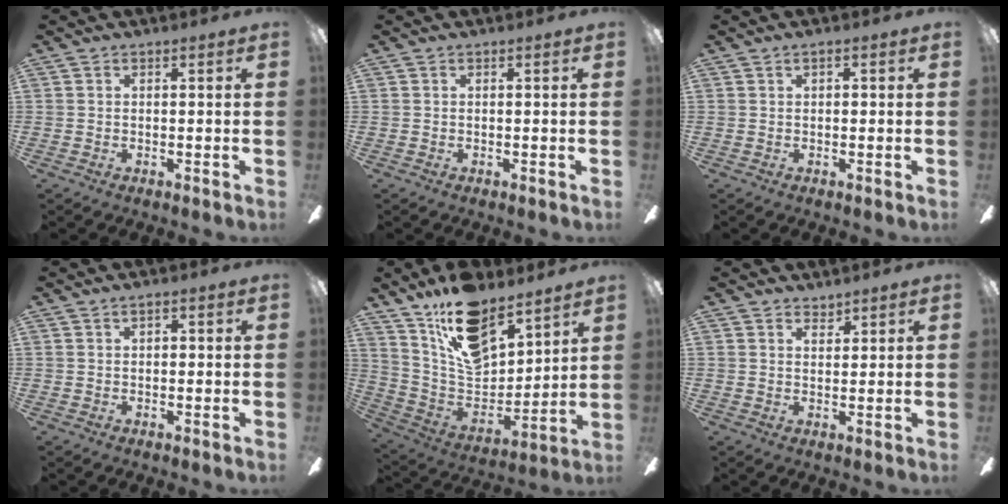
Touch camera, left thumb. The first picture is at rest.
{"total": 0.0}
{"total": 1.2, "force": [0.5, 0.6, 0.8], "torque": [-0.009, -0.001, 0.008]}
{"total": 1.4, "force": [0.6, 0.8, 1.1], "torque": [-0.015, 0.000, 0.008]}
{"total": 18.3, "force": [12.7, 9.1, 9.5], "torque": [-0.176, -0.075, 0.232]}
{"total": 2.4, "force": [2.2, 0.9, 0.4], "torque": [-0.002, -0.011, 0.039]}